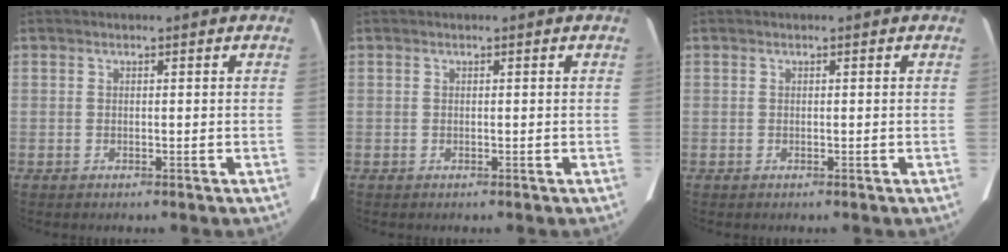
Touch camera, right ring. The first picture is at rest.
{"total": 0.0}
{"total": 0.0}